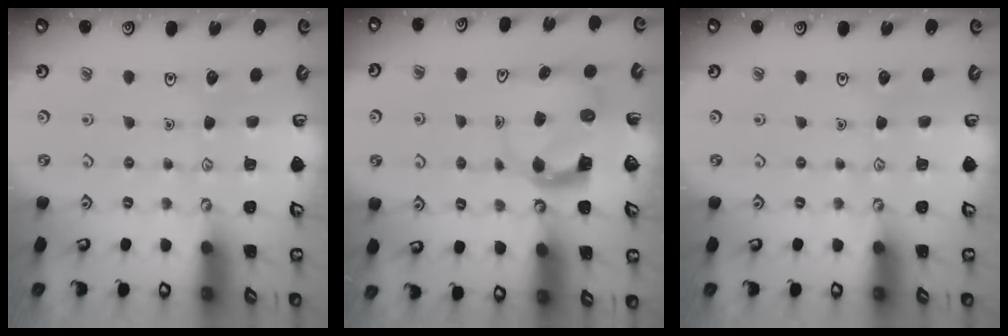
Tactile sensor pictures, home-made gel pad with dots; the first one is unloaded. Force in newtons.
{"total": 3.6, "press": 3.6, "slide": 0.5}
{"total": 0.0}